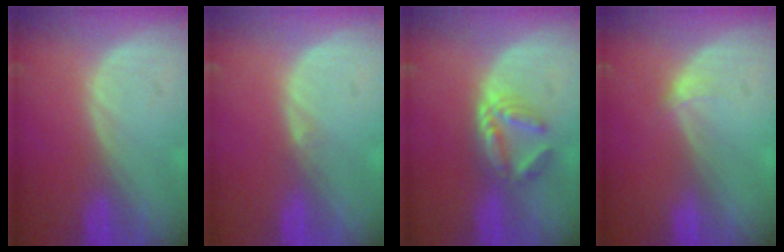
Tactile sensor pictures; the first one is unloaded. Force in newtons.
{"total": 0.6, "press": 0.5, "slide": 0.4}
{"total": 5.9, "press": 5.2, "slide": 2.9}
{"total": 1.0, "press": 1.0, "slide": 0.1}